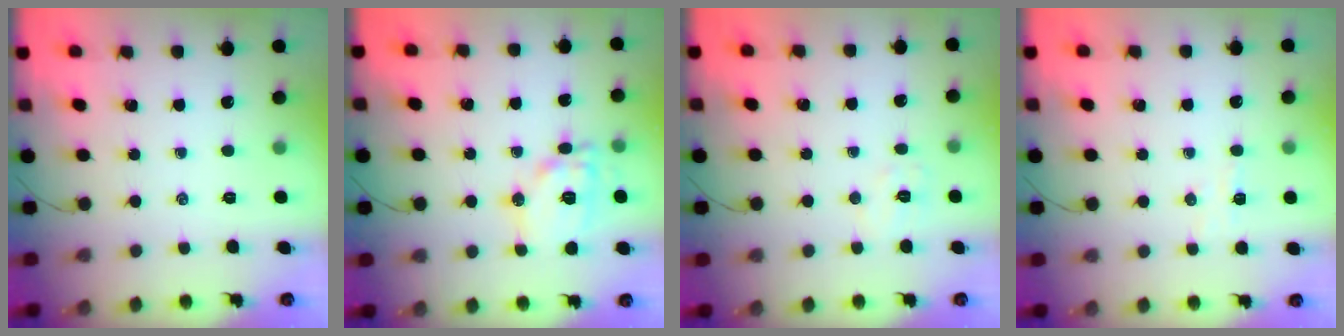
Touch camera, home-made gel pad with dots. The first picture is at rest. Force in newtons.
{"total": 13.4, "press": 13.4, "slide": 0.9}
{"total": 5.8, "press": 5.7, "slide": 1.2}
{"total": 3.9, "press": 3.8, "slide": 1.0}